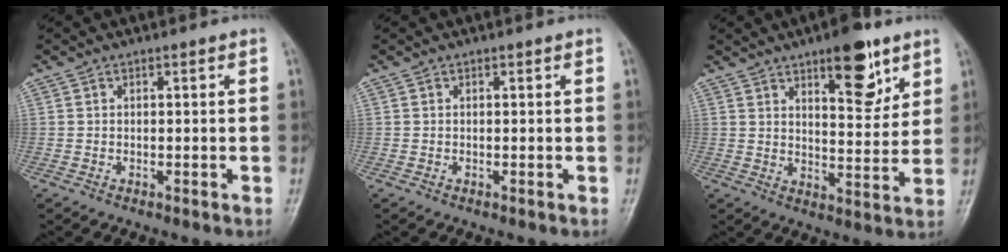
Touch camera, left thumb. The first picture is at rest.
{"total": 0.0}
{"total": 8.4, "force": [5.0, 3.5, 5.8], "torque": [-0.053, -0.027, 0.067]}